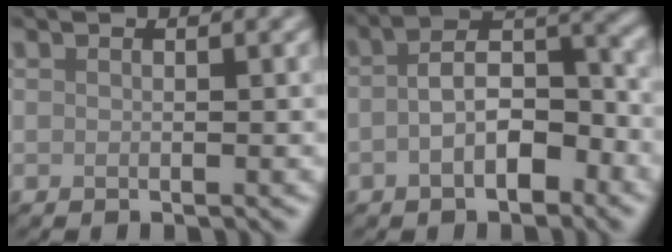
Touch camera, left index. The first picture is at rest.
{"total": 5.8, "force": [-1.4, 3.0, 4.7], "torque": [-0.076, 0.011, -0.028]}